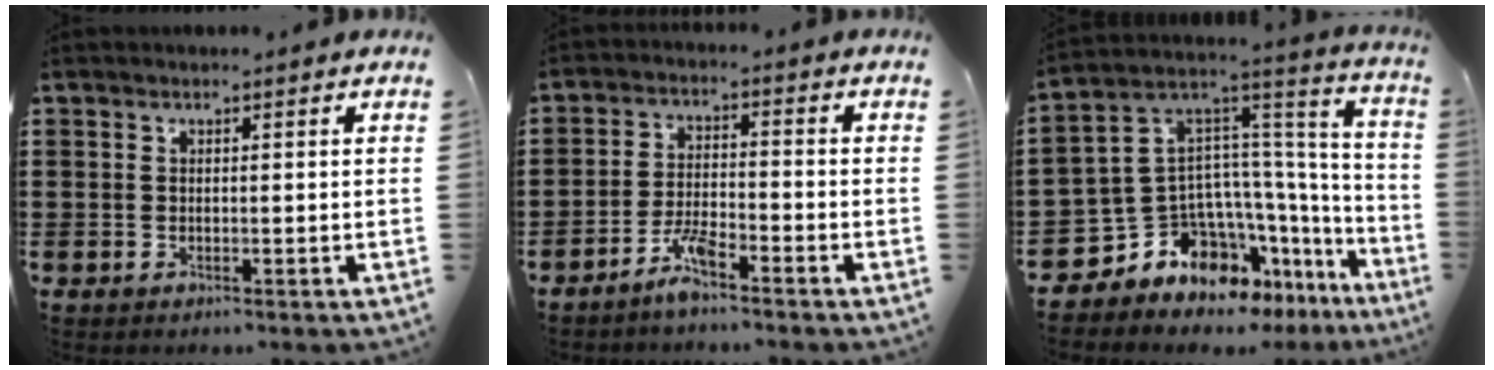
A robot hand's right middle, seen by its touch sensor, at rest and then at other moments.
{"total": 4.5, "force": [-3.5, 0.5, 2.8], "torque": [-0.062, 0.002, -0.069]}
{"total": 9.7, "force": [-7.2, 5.7, 3.1], "torque": [-0.106, -0.018, -0.145]}